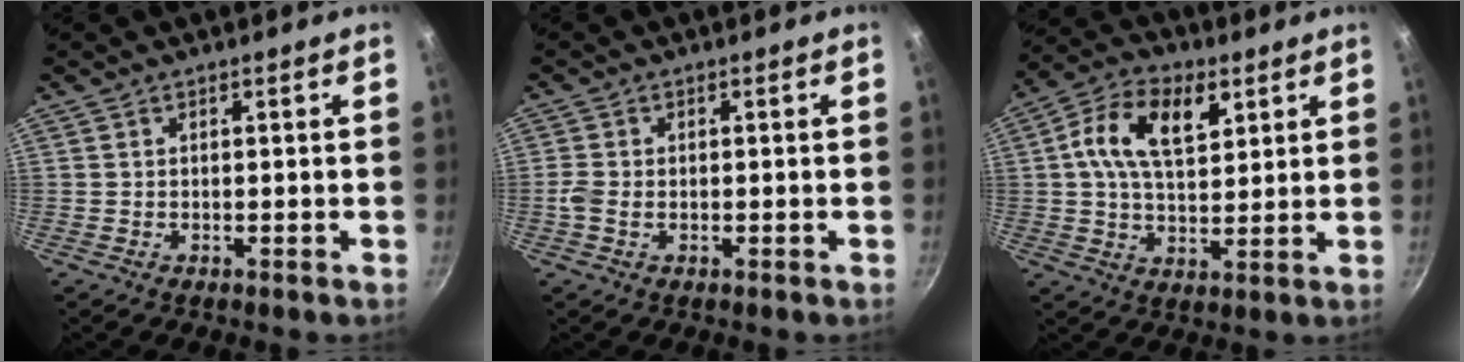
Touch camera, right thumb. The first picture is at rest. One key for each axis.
{"total": 2.3, "fx": -0.4, "fy": 1.6, "fz": 1.6, "tx": -0.041, "ty": 0.003, "tz": -0.014}
{"total": 12.9, "fx": 4.2, "fy": 7.5, "fz": 9.7, "tx": -0.157, "ty": 0.001, "tz": 0.062}